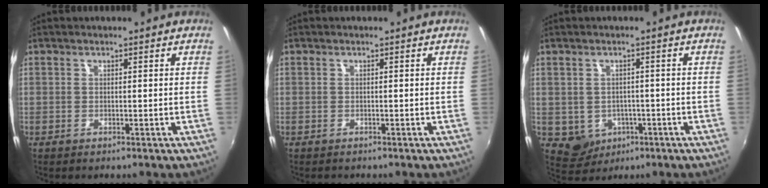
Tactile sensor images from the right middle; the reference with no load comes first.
{"total": 0.6, "force": [-0.4, 0.3, 0.0], "torque": [-0.001, -0.002, -0.008]}
{"total": 5.5, "force": [-1.7, 4.9, 1.7], "torque": [-0.046, 0.002, -0.008]}